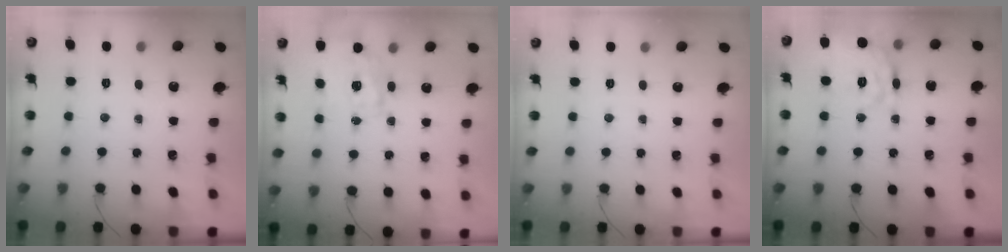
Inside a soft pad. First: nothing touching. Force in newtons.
{"total": 1.9, "press": 1.8, "slide": 0.5}
{"total": 2.4, "press": 2.4, "slide": 0.5}
{"total": 13.5, "press": 13.5, "slide": 1.3}